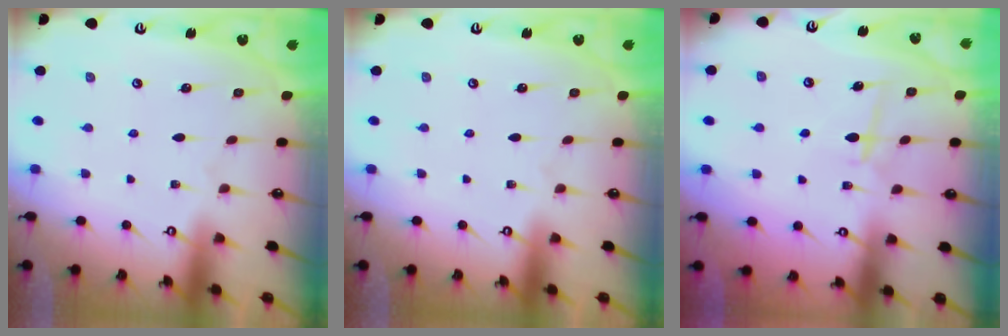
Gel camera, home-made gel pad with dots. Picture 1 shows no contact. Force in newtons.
{"total": 0.0}
{"total": 5.8, "press": 5.7, "slide": 0.8}